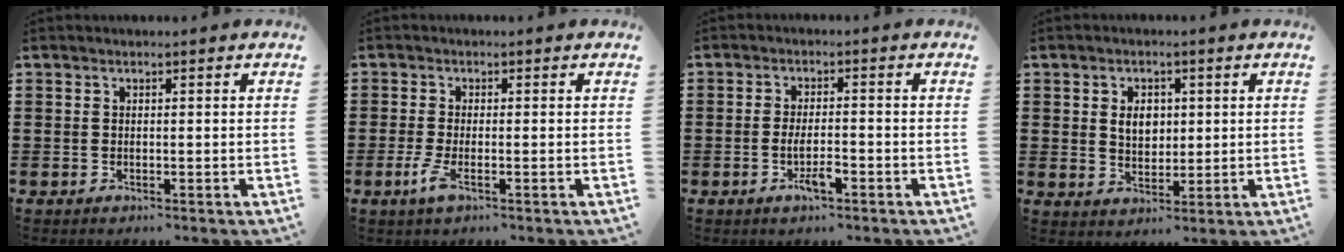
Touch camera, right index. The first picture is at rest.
{"total": 3.3, "force": [-1.5, 0.6, 2.9], "torque": [-0.075, -0.015, -0.033]}
{"total": 4.0, "force": [-1.7, 1.0, 3.4], "torque": [-0.064, 0.003, -0.032]}
{"total": 4.0, "force": [0.7, 2.9, 2.6], "torque": [-0.052, 0.009, 0.008]}